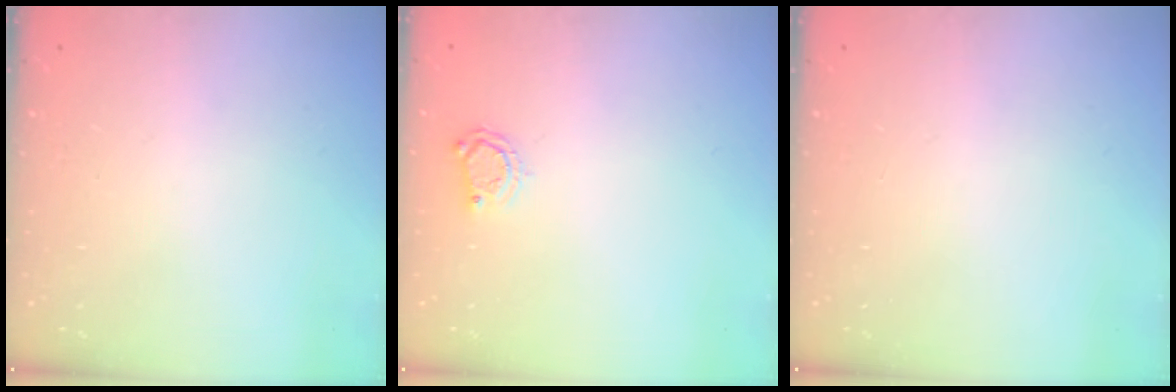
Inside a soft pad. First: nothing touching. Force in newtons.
{"total": 3.9, "press": 3.9, "slide": 0.6}
{"total": 0.0}